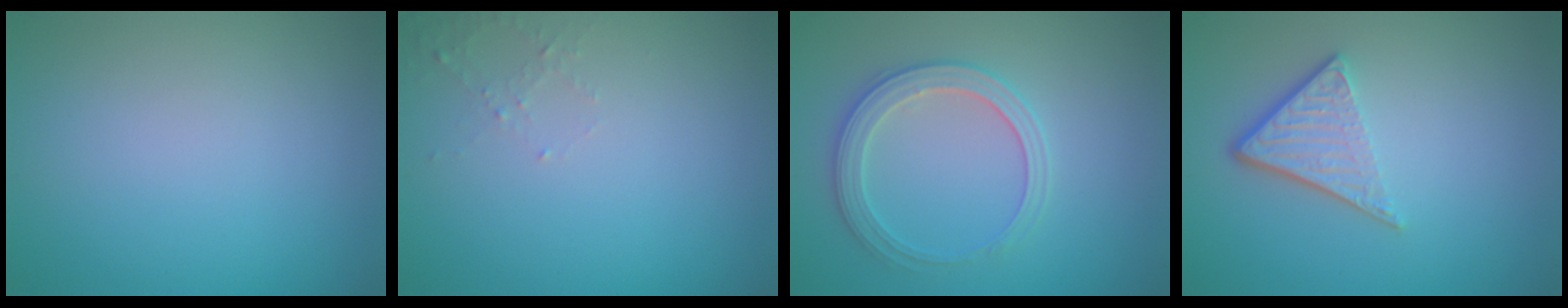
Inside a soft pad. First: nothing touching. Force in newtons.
{"total": 1.1, "press": 1.0, "slide": 0.4}
{"total": 3.0, "press": 2.9, "slide": 0.2}
{"total": 3.8, "press": 2.6, "slide": 2.8}